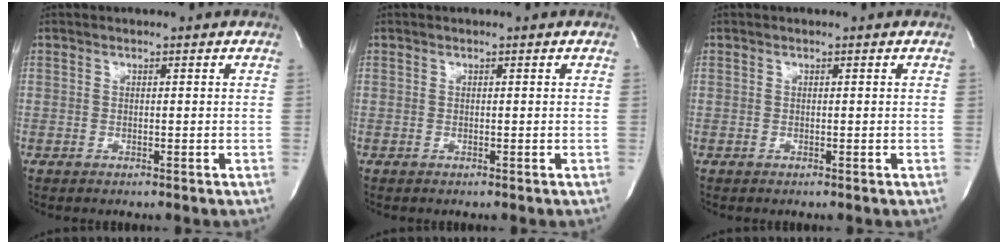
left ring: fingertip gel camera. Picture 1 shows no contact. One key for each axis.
{"total": 0.0}
{"total": 0.0}